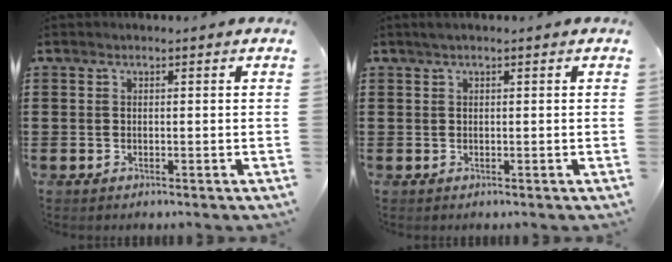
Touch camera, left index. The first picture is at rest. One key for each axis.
{"total": 0.7, "fx": 0.3, "fy": 0.0, "fz": 0.6, "tx": -0.011, "ty": 0.000, "tz": 0.006}